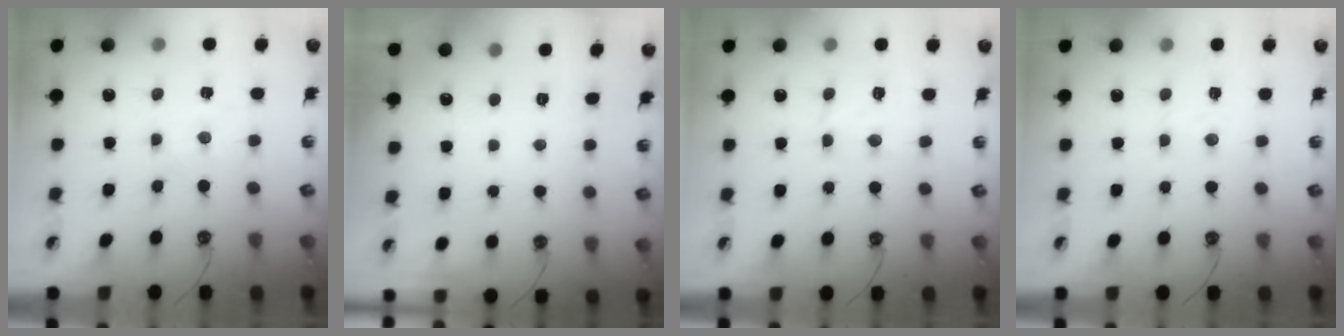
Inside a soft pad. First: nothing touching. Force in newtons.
{"total": 0.0}
{"total": 6.4, "press": 6.3, "slide": 1.0}
{"total": 2.4, "press": 2.4, "slide": 0.4}